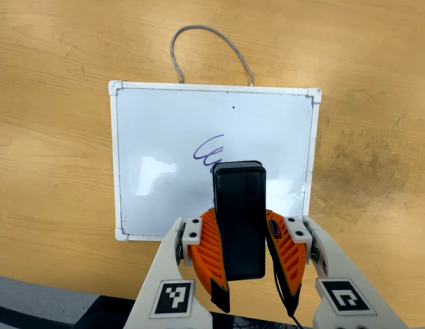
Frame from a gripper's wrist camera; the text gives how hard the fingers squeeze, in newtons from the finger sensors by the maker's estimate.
{"total": 6.9, "left": 6.4, "right": 7.3}